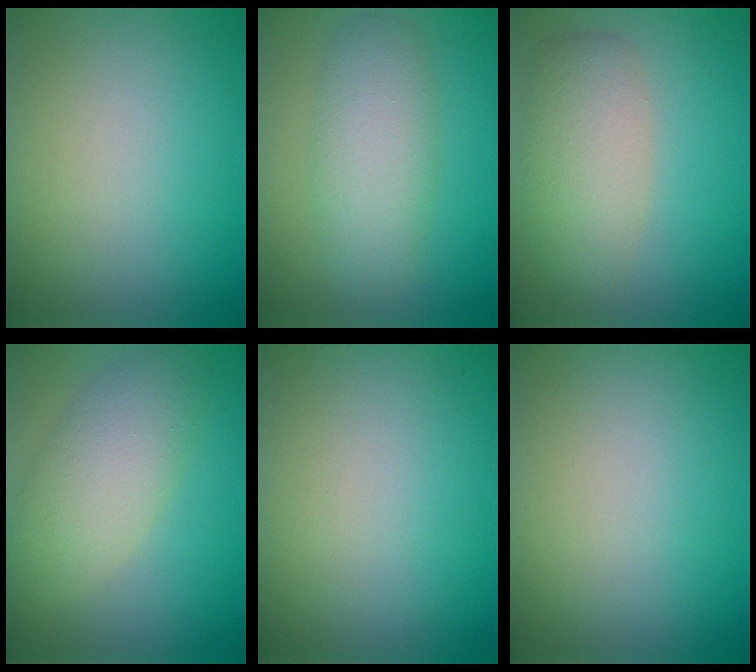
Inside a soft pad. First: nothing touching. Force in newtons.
{"total": 4.7, "press": 4.7, "slide": 0.1}
{"total": 4.8, "press": 4.8, "slide": 0.2}
{"total": 5.4, "press": 5.4, "slide": 0.1}
{"total": 0.0}
{"total": 0.0}